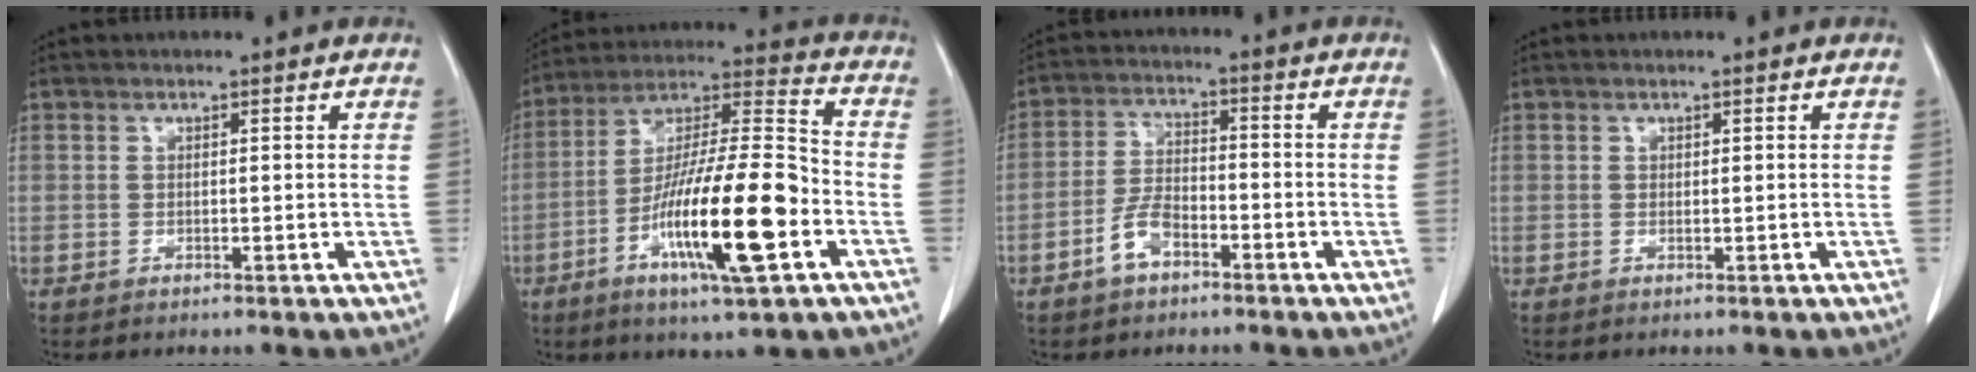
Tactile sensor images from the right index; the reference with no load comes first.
{"total": 18.9, "force": [-6.5, 2.1, 17.6], "torque": [-0.330, -0.011, -0.111]}
{"total": 5.6, "force": [-3.3, 2.6, 3.6], "torque": [-0.083, 0.008, -0.063]}
{"total": 0.0}